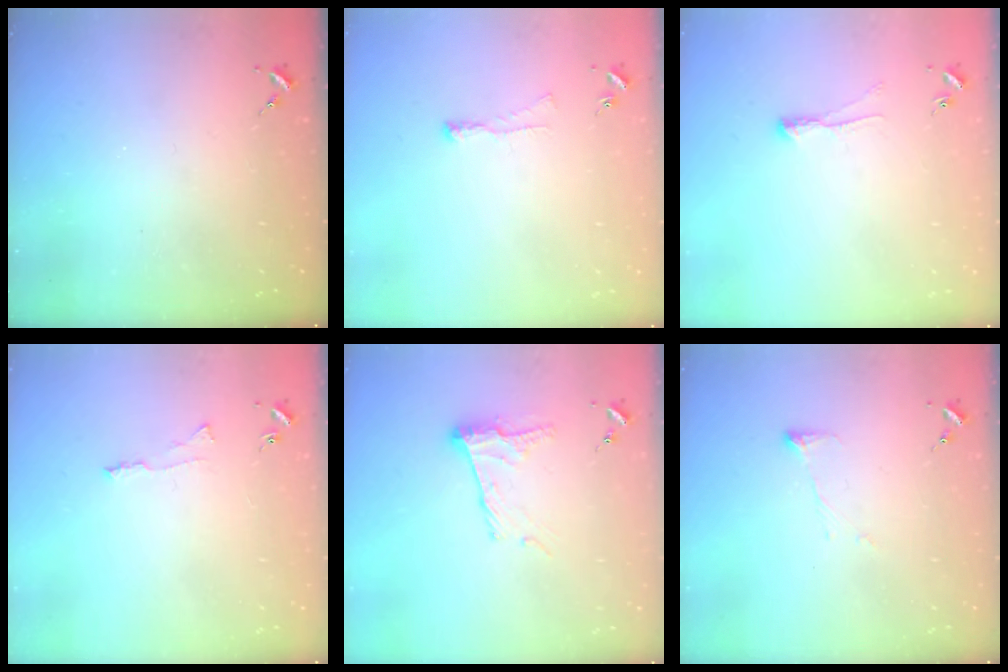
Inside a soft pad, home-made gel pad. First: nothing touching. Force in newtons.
{"total": 3.7, "press": 3.6, "slide": 0.6}
{"total": 5.6, "press": 5.6, "slide": 0.8}
{"total": 4.1, "press": 4.1, "slide": 0.5}
{"total": 12.0, "press": 12.0, "slide": 0.8}
{"total": 5.5, "press": 5.5, "slide": 0.7}